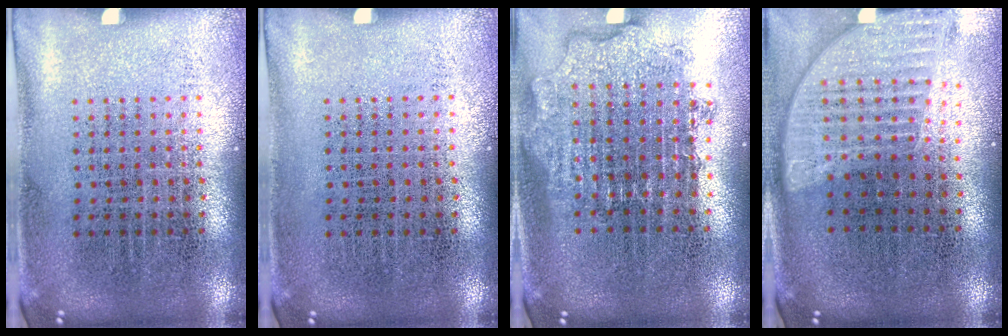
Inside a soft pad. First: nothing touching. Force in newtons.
{"total": 0.0}
{"total": 1.9, "press": 1.5, "slide": 1.2}
{"total": 1.7, "press": 1.5, "slide": 0.9}